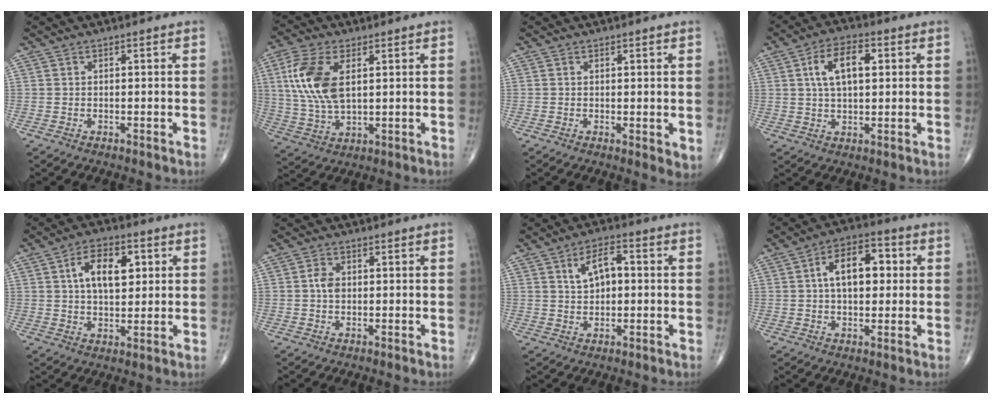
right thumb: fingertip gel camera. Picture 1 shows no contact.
{"total": 12.6, "force": [3.1, 6.5, 10.3], "torque": [-0.224, -0.006, 0.064]}
{"total": 2.6, "force": [0.3, 0.9, 2.4], "torque": [-0.037, -0.011, 0.004]}
{"total": 8.8, "force": [2.2, 4.6, 7.2], "torque": [-0.116, 0.010, 0.035]}
{"total": 10.5, "force": [2.9, 5.9, 8.2], "torque": [-0.112, 0.001, 0.044]}
{"total": 2.6, "force": [0.1, 1.8, 1.8], "torque": [-0.031, 0.003, -0.003]}
{"total": 6.7, "force": [1.4, 3.7, 5.3], "torque": [-0.078, 0.010, 0.021]}
{"total": 11.1, "force": [1.8, 6.4, 8.9], "torque": [-0.120, 0.021, 0.022]}